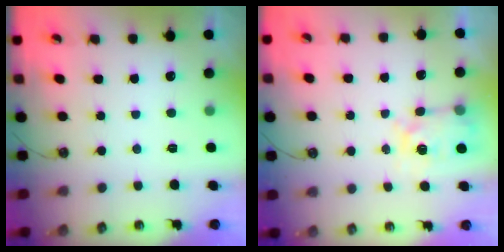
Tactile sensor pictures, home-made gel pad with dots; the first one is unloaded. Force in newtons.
{"total": 5.8, "press": 5.7, "slide": 0.8}